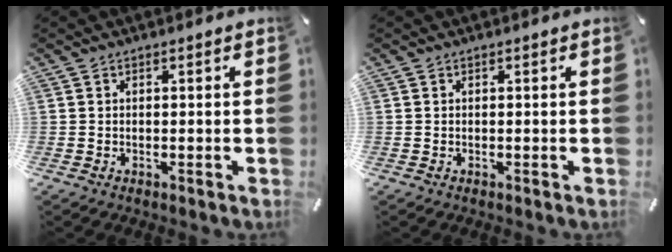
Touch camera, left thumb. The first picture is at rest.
{"total": 0.0}